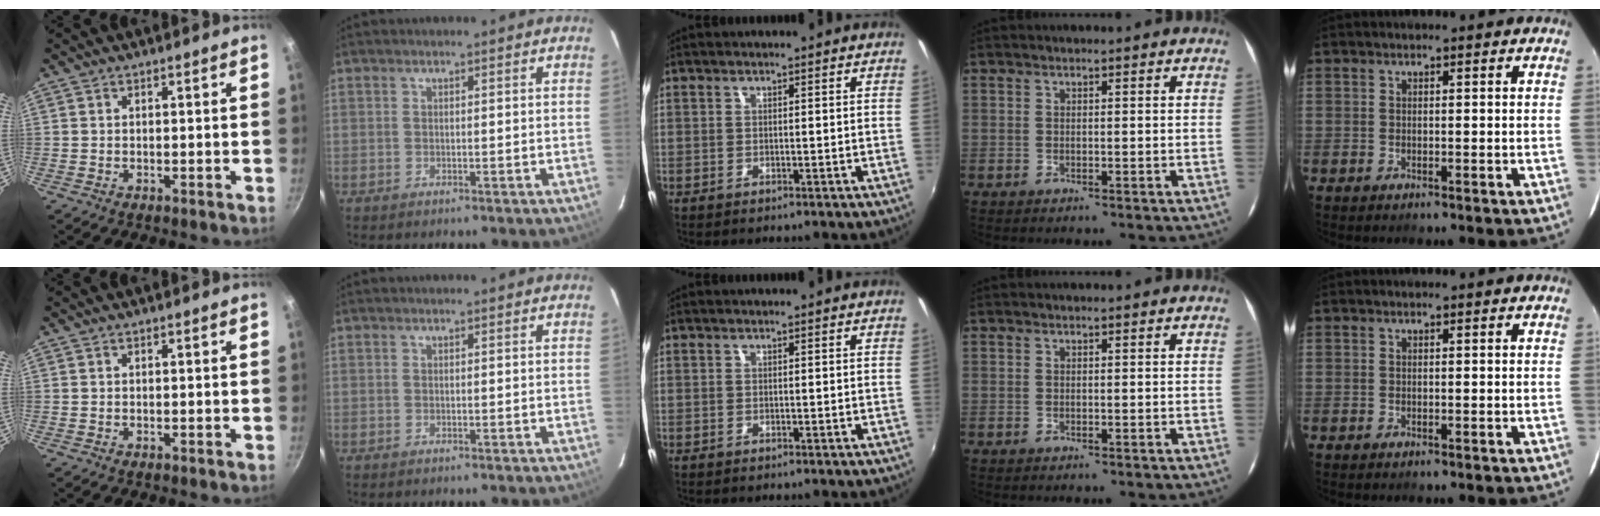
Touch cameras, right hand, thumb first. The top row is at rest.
{}